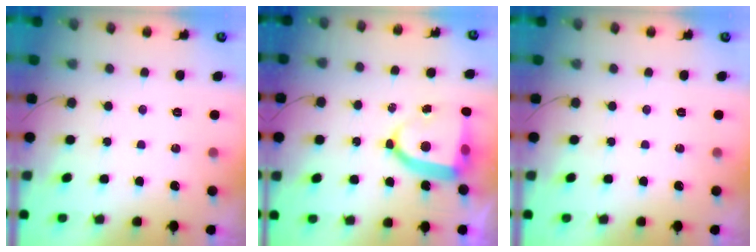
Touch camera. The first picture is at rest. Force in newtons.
{"total": 9.3, "press": 9.2, "slide": 1.0}
{"total": 0.0}